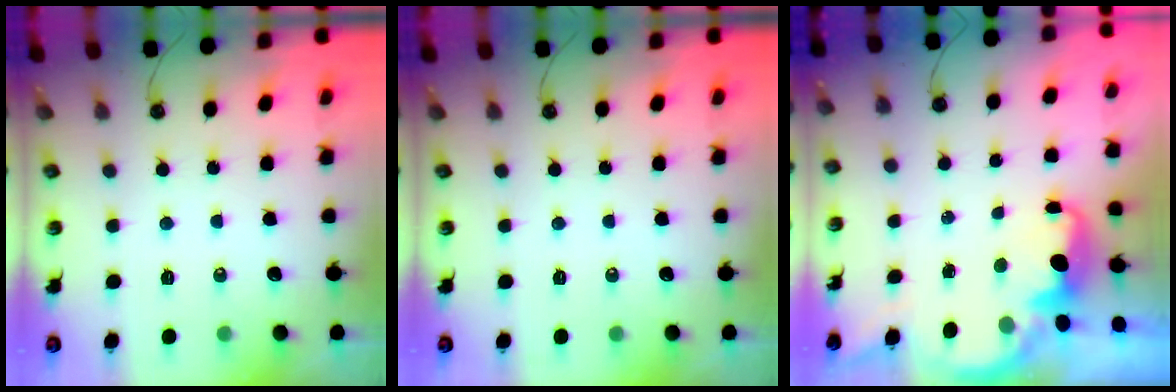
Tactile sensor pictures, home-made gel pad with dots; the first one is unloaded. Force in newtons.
{"total": 0.0}
{"total": 2.4, "press": 2.3, "slide": 0.7}